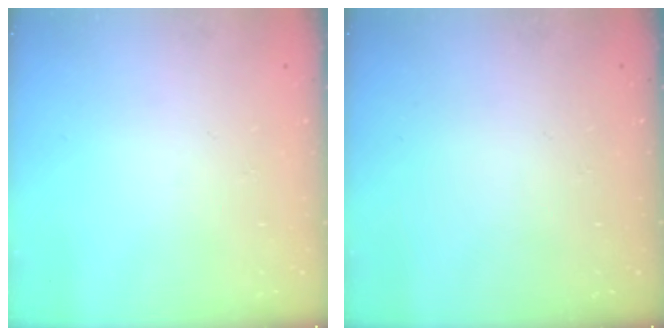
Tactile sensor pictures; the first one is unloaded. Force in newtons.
{"total": 0.0}